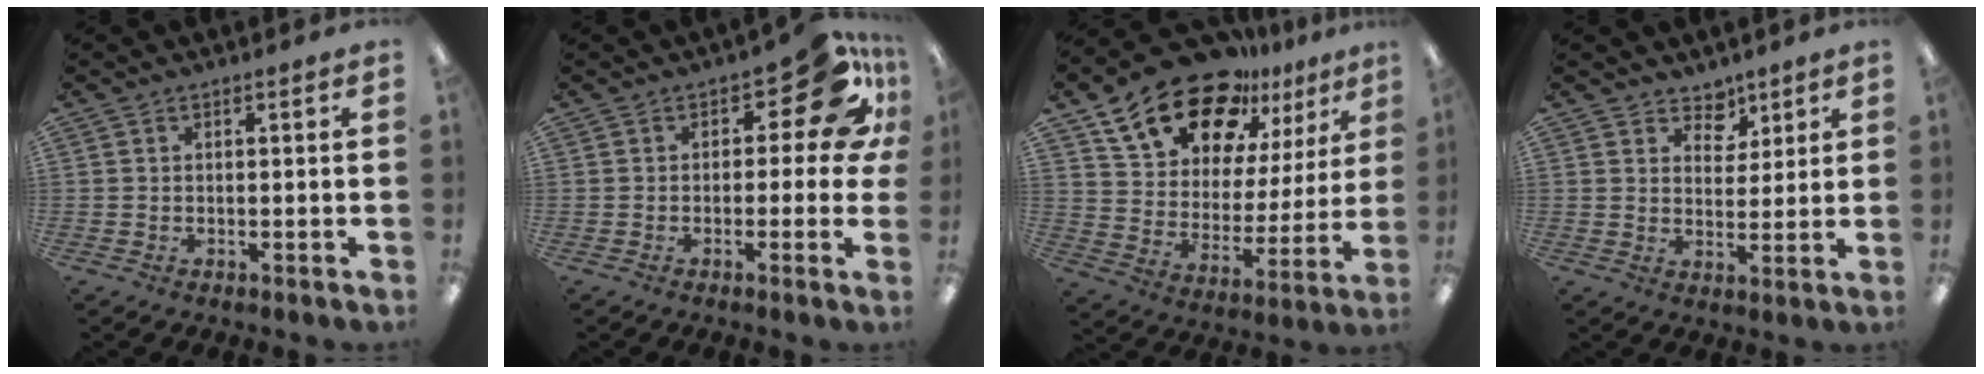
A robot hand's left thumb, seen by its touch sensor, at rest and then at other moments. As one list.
[{"total": 12.2, "force": [5.8, 5.5, 9.2], "torque": [-0.115, -0.034, 0.095]}, {"total": 20.0, "force": [14.8, 10.2, 8.6], "torque": [-0.158, -0.092, 0.265]}, {"total": 5.3, "force": [4.1, 3.3, 0.3], "torque": [-0.002, -0.027, 0.075]}]